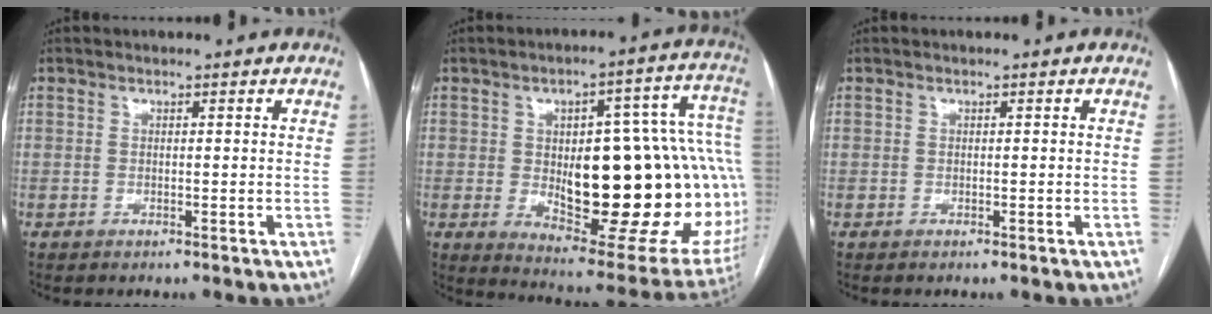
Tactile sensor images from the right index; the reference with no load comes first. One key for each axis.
{"total": 31.2, "fx": -1.8, "fy": 9.3, "fz": 29.8, "tx": -0.318, "ty": 0.031, "tz": 0.000}
{"total": 0.0}